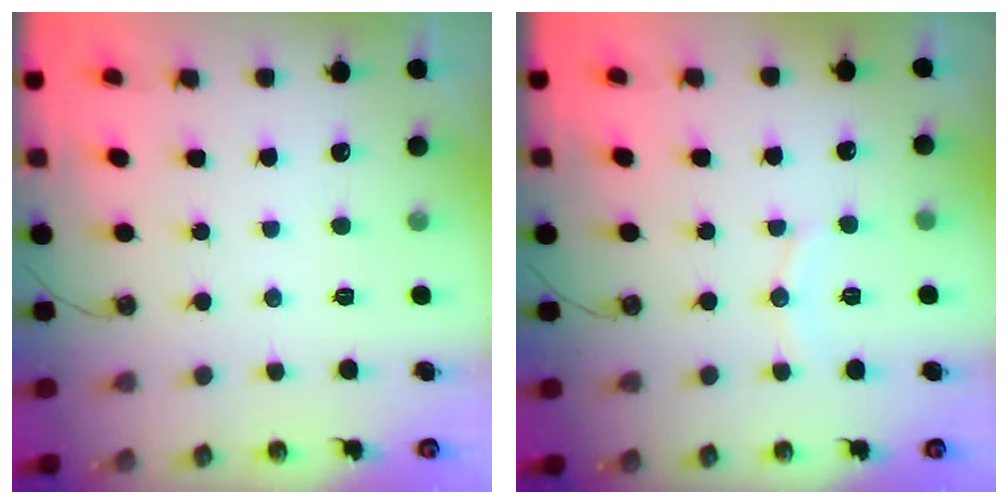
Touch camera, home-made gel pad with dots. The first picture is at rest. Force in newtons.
{"total": 5.8, "press": 5.8, "slide": 0.5}